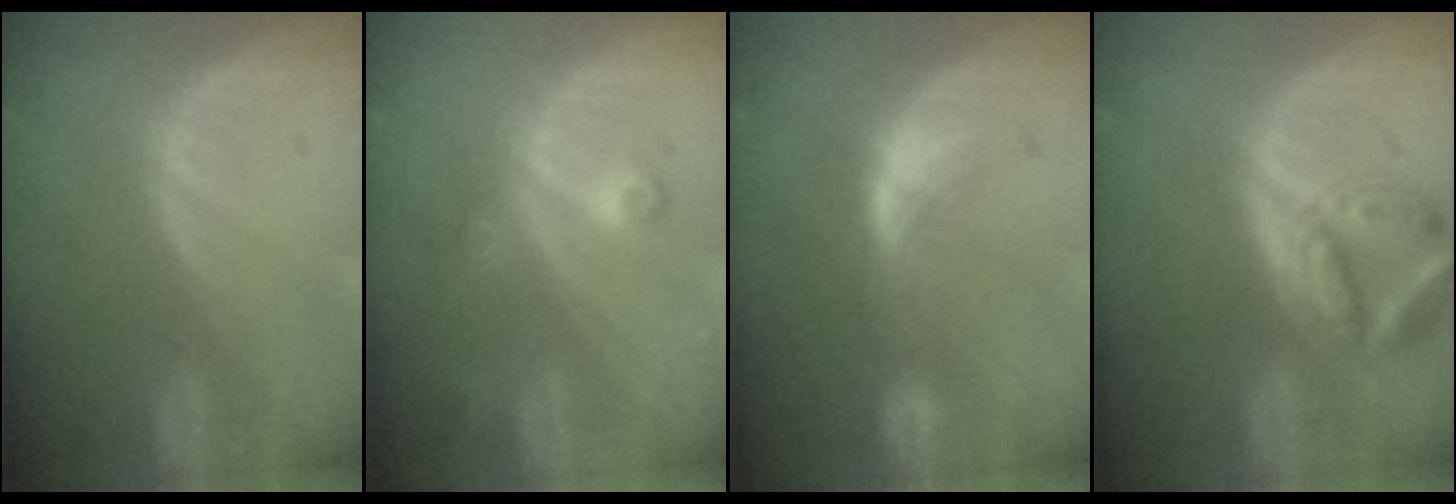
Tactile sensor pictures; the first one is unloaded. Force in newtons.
{"total": 3.7, "press": 3.4, "slide": 1.3}
{"total": 7.6, "press": 6.8, "slide": 3.3}
{"total": 7.2, "press": 6.5, "slide": 3.0}